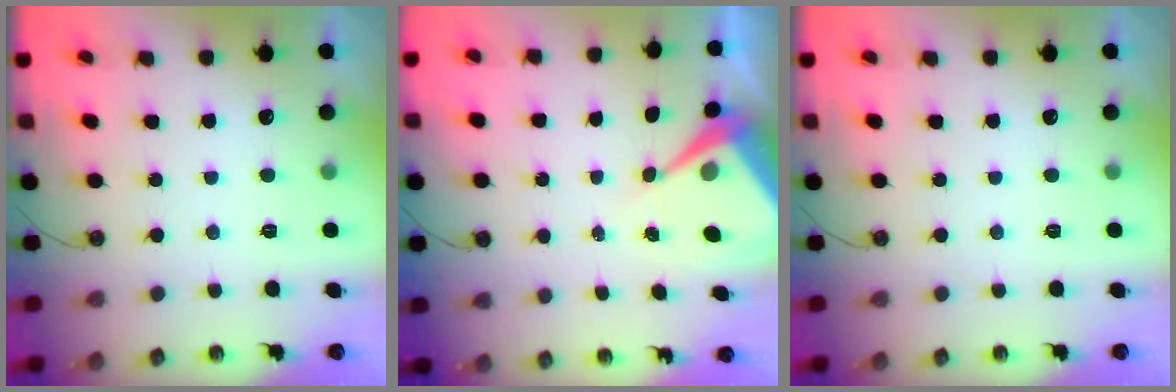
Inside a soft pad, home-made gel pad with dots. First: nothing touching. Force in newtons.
{"total": 7.0, "press": 7.0, "slide": 0.6}
{"total": 0.0}